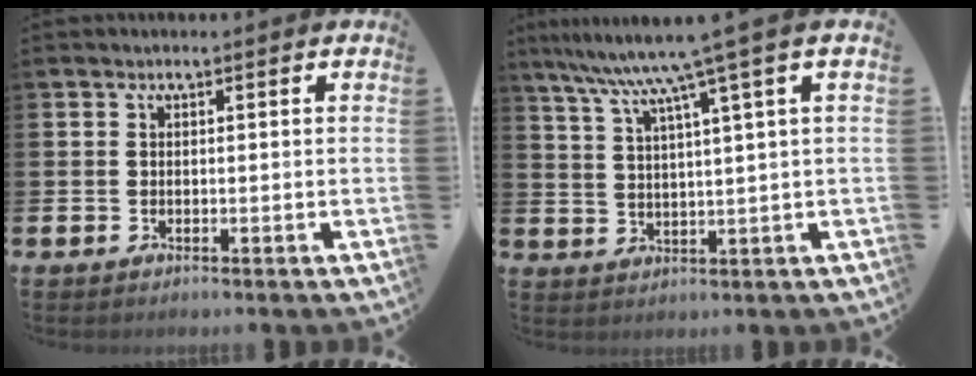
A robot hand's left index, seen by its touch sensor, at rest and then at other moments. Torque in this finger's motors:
{"motor_torque": [0.13, -0.42, 0.87, 0.21]}